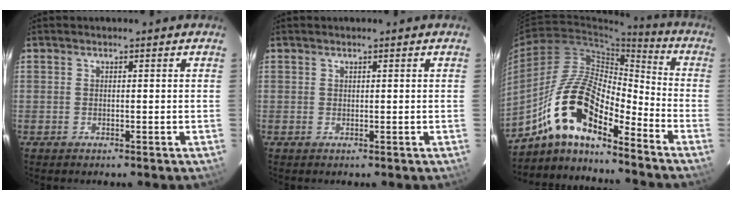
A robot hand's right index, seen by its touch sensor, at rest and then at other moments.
{"total": 0.0}
{"total": 16.1, "force": [-10.7, 4.9, 11.0], "torque": [-0.207, 0.011, -0.212]}